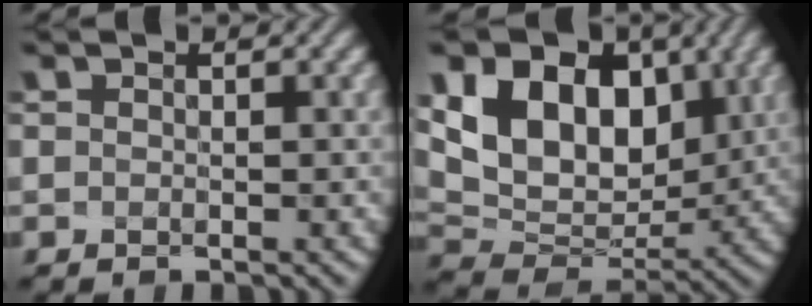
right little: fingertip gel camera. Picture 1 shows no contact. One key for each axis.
{"total": 10.4, "fx": 3.1, "fy": 7.1, "fz": 7.0, "tx": -0.129, "ty": 0.004, "tz": 0.052}